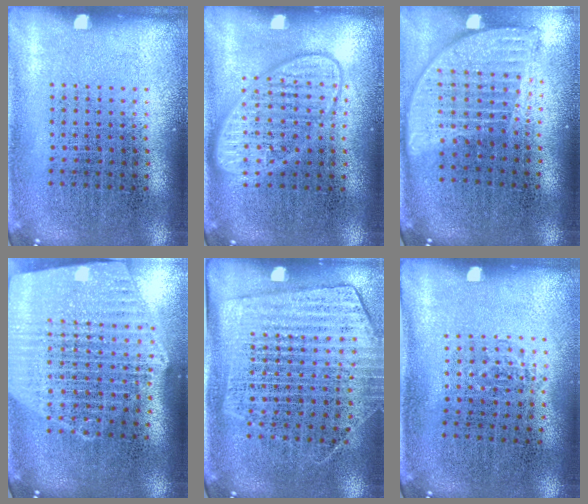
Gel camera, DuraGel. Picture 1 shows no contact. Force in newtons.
{"total": 3.0, "press": 2.9, "slide": 0.5}
{"total": 1.9, "press": 1.5, "slide": 1.2}
{"total": 2.7, "press": 2.3, "slide": 1.5}
{"total": 1.8, "press": 1.5, "slide": 0.9}
{"total": 0.6, "press": 0.5, "slide": 0.3}